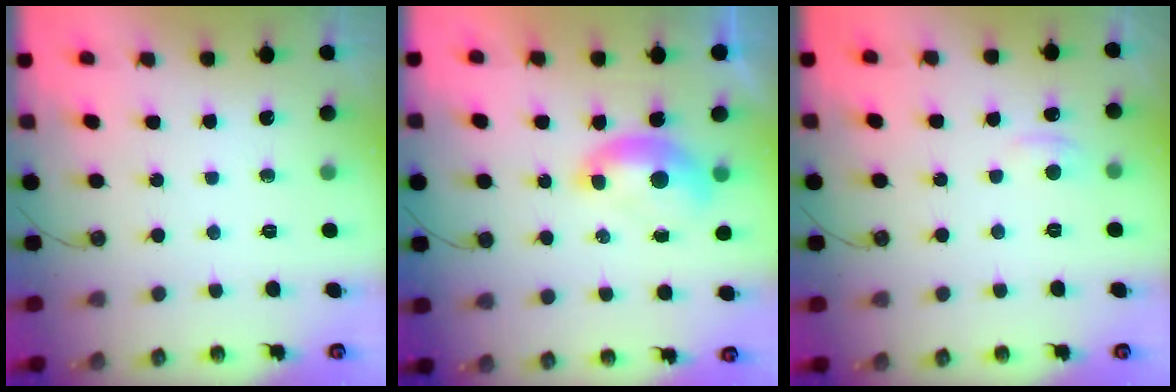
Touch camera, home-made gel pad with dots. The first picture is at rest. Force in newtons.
{"total": 1.7, "press": 1.6, "slide": 0.6}
{"total": 1.1, "press": 0.5, "slide": 0.9}